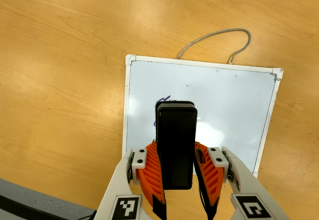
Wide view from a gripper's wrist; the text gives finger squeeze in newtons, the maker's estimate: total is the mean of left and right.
{"total": 8.3, "left": 6.4, "right": 10.3}